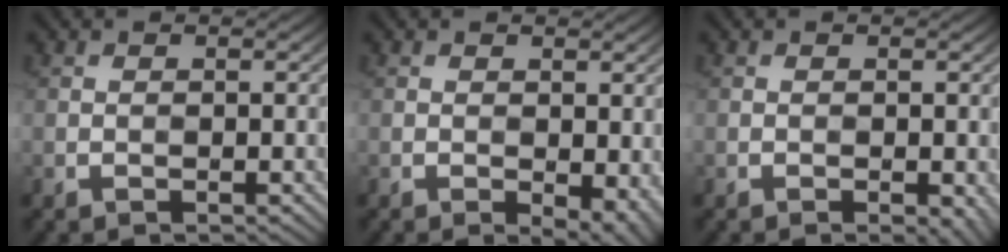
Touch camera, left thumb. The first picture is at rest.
{"total": 3.9, "force": [-1.1, 2.0, 3.1], "torque": [-0.038, -0.009, -0.011]}
{"total": 1.6, "force": [-0.6, 0.5, 1.3], "torque": [-0.020, -0.004, -0.006]}